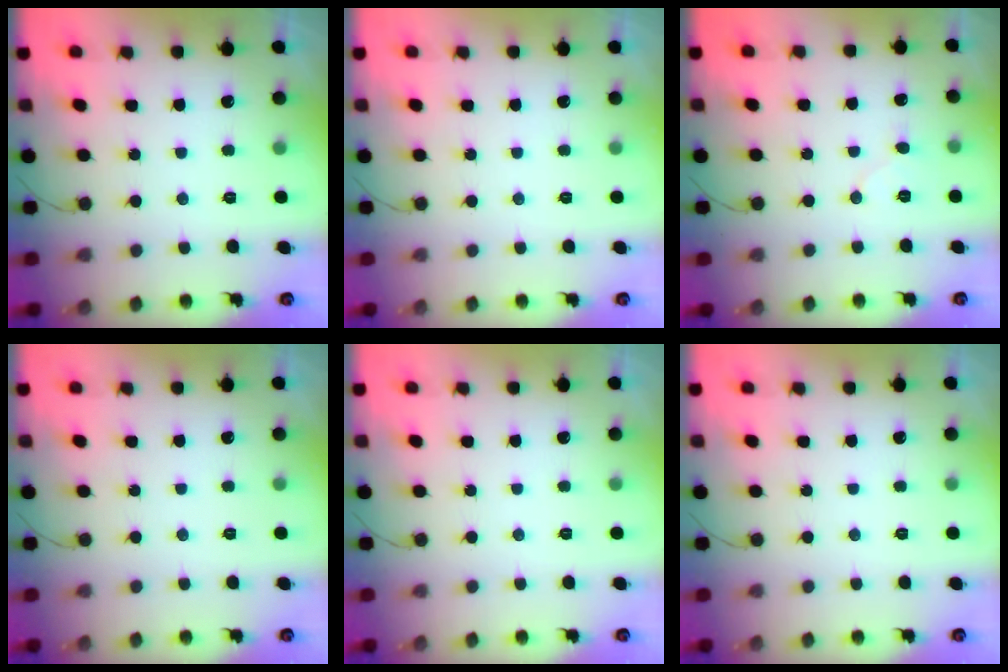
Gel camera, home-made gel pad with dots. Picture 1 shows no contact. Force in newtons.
{"total": 0.0}
{"total": 5.9, "press": 5.9, "slide": 0.6}
{"total": 0.0}
{"total": 0.0}
{"total": 0.0}